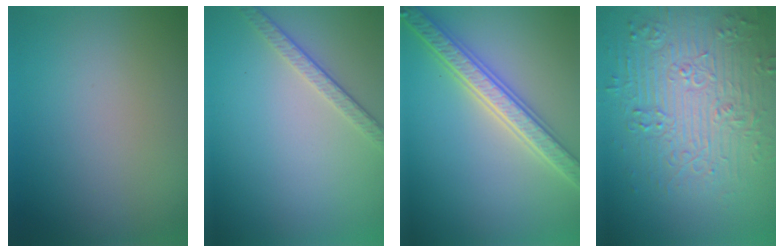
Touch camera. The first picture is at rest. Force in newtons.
{"total": 2.5, "press": 2.1, "slide": 1.4}
{"total": 5.5, "press": 5.4, "slide": 1.1}
{"total": 7.5, "press": 5.9, "slide": 4.6}